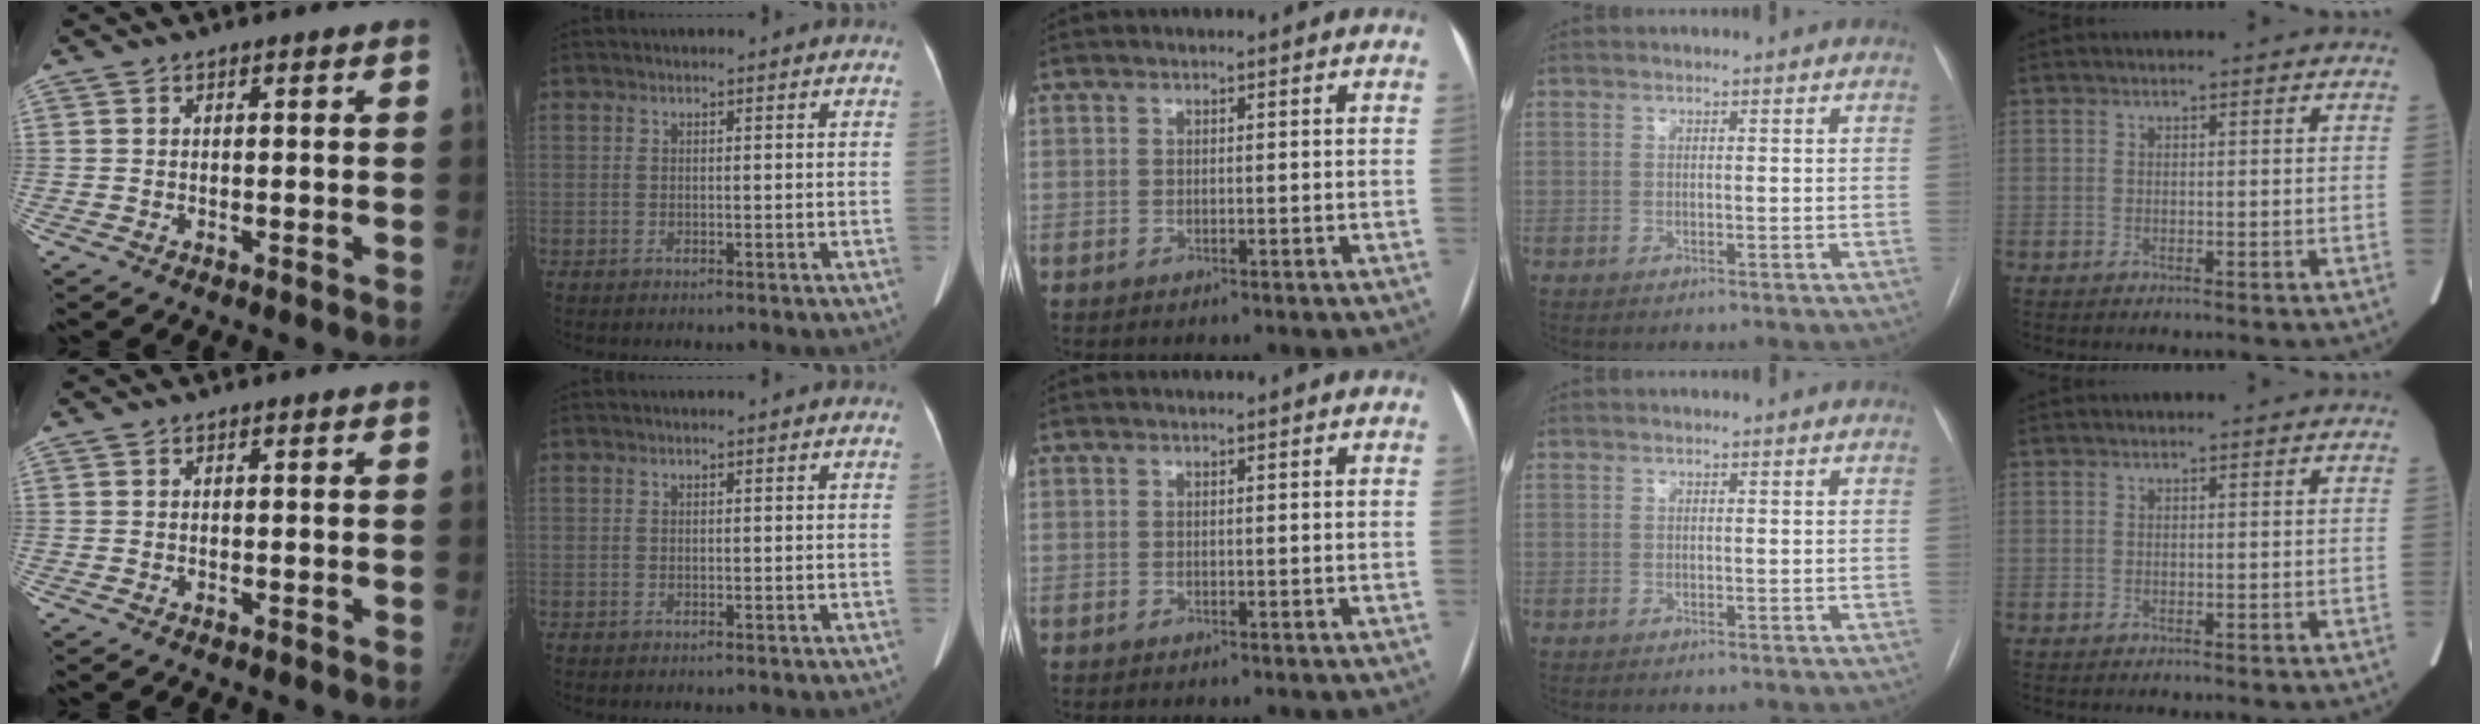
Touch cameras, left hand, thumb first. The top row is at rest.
{}